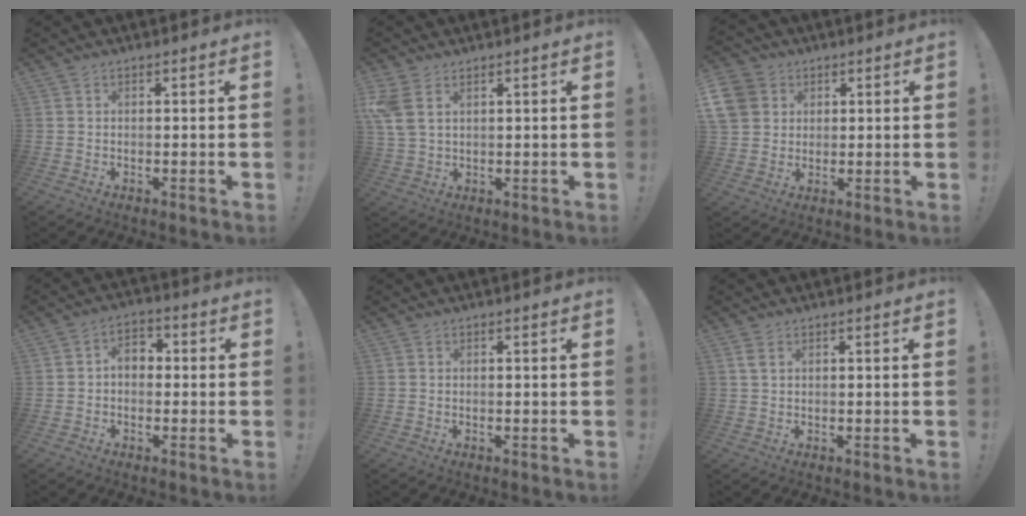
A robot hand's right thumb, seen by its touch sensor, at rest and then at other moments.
{"total": 6.9, "force": [3.4, 3.9, 4.5], "torque": [-0.100, -0.006, 0.067]}
{"total": 8.8, "force": [3.3, 7.6, 3.0], "torque": [-0.055, -0.014, 0.066]}
{"total": 5.2, "force": [-0.1, 3.7, 3.6], "torque": [-0.068, 0.012, -0.002]}
{"total": 0.0}
{"total": 1.9, "force": [0.9, 0.9, 1.4], "torque": [-0.031, 0.003, 0.017]}